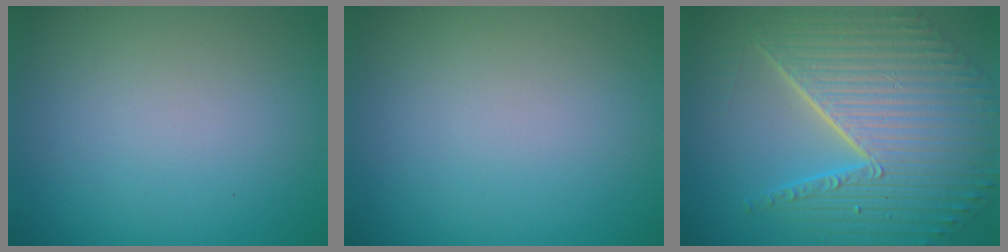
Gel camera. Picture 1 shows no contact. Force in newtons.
{"total": 0.0}
{"total": 10.9, "press": 7.1, "slide": 8.3}